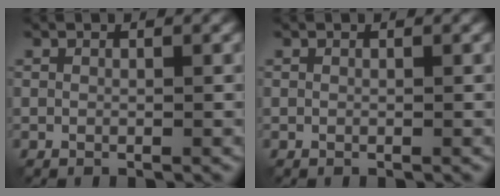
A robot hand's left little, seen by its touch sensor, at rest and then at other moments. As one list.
[{"total": 0.0}]